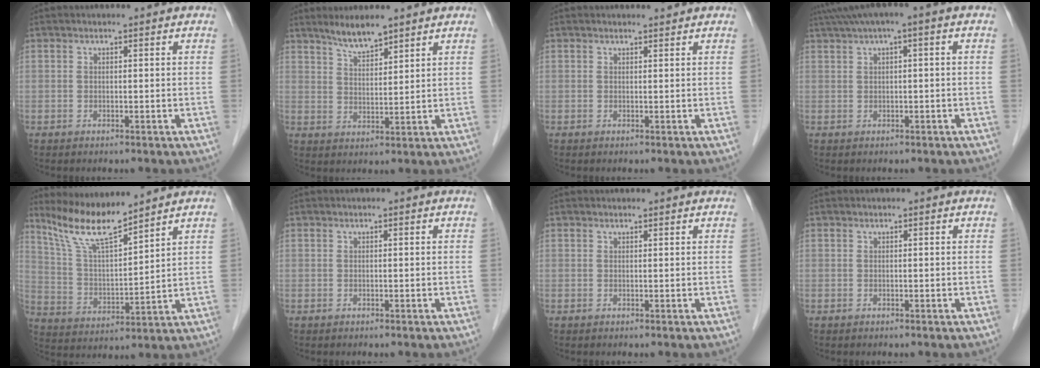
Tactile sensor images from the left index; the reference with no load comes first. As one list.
[{"total": 4.9, "force": [4.3, 0.6, 2.4], "torque": [-0.051, 0.004, 0.082]}, {"total": 0.7, "force": [0.7, 0.0, 0.0], "torque": [-0.010, -0.002, 0.010]}, {"total": 4.1, "force": [1.6, 0.5, 3.7], "torque": [-0.073, 0.031, 0.028]}, {"total": 9.3, "force": [8.4, 0.1, 4.0], "torque": [-0.094, -0.001, 0.168]}, {"total": 0.0}, {"total": 1.4, "force": [1.4, 0.2, 0.2], "torque": [-0.014, 0.009, 0.015]}, {"total": 0.0}]